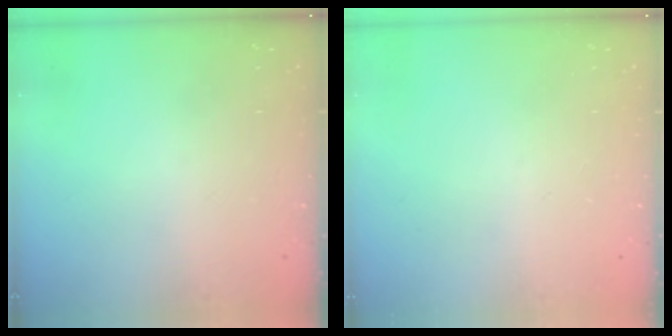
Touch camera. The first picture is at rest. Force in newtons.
{"total": 0.0}